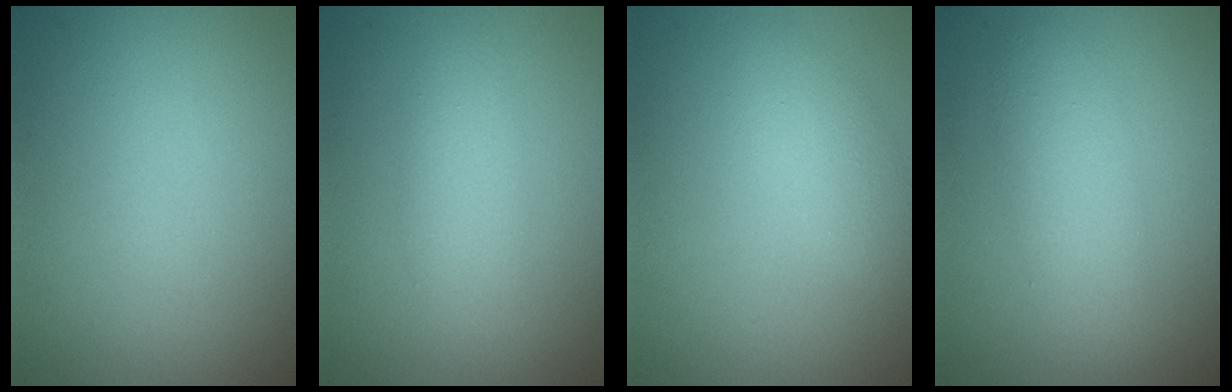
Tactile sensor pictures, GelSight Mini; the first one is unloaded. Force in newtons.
{"total": 2.3, "press": 2.3, "slide": 0.1}
{"total": 2.2, "press": 2.2, "slide": 0.0}
{"total": 3.0, "press": 3.0, "slide": 0.2}